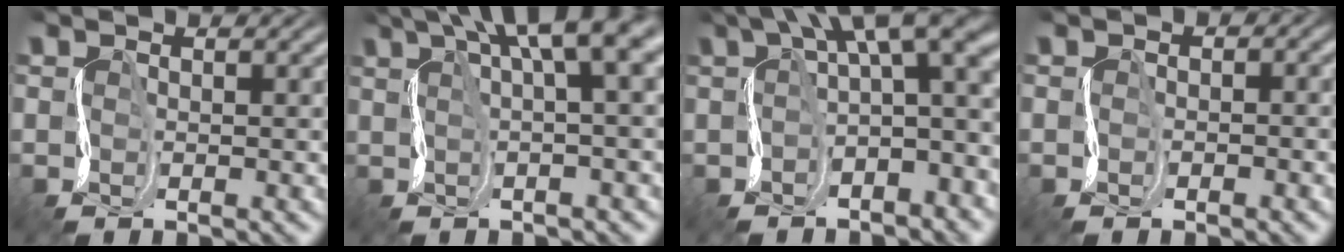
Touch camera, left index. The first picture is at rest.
{"total": 9.3, "force": [4.5, 2.3, 7.8], "torque": [-0.093, 0.027, 0.071]}
{"total": 10.7, "force": [2.6, 3.9, 9.6], "torque": [-0.143, 0.018, 0.043]}
{"total": 1.1, "force": [-0.5, 0.7, 0.7], "torque": [-0.006, 0.001, -0.012]}